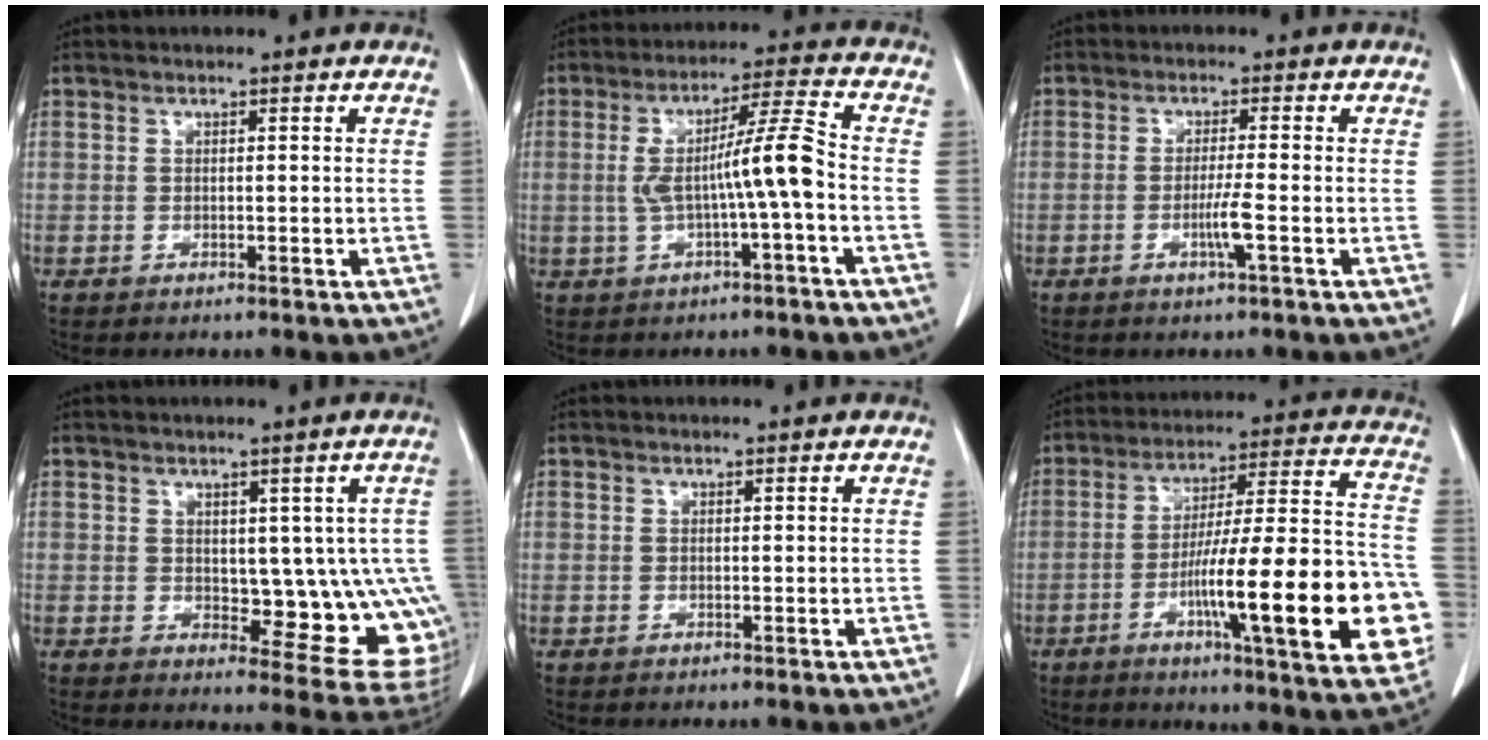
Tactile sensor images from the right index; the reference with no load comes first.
{"total": 8.8, "force": [-1.1, -0.3, 8.7], "torque": [-0.157, 0.023, -0.019]}
{"total": 3.3, "force": [-1.1, -0.6, 3.0], "torque": [-0.058, -0.006, -0.023]}
{"total": 11.0, "force": [0.3, 5.0, 9.8], "torque": [-0.097, -0.004, 0.016]}
{"total": 0.0}
{"total": 24.1, "force": [-6.8, 2.9, 23.0], "torque": [-0.285, 0.007, -0.094]}